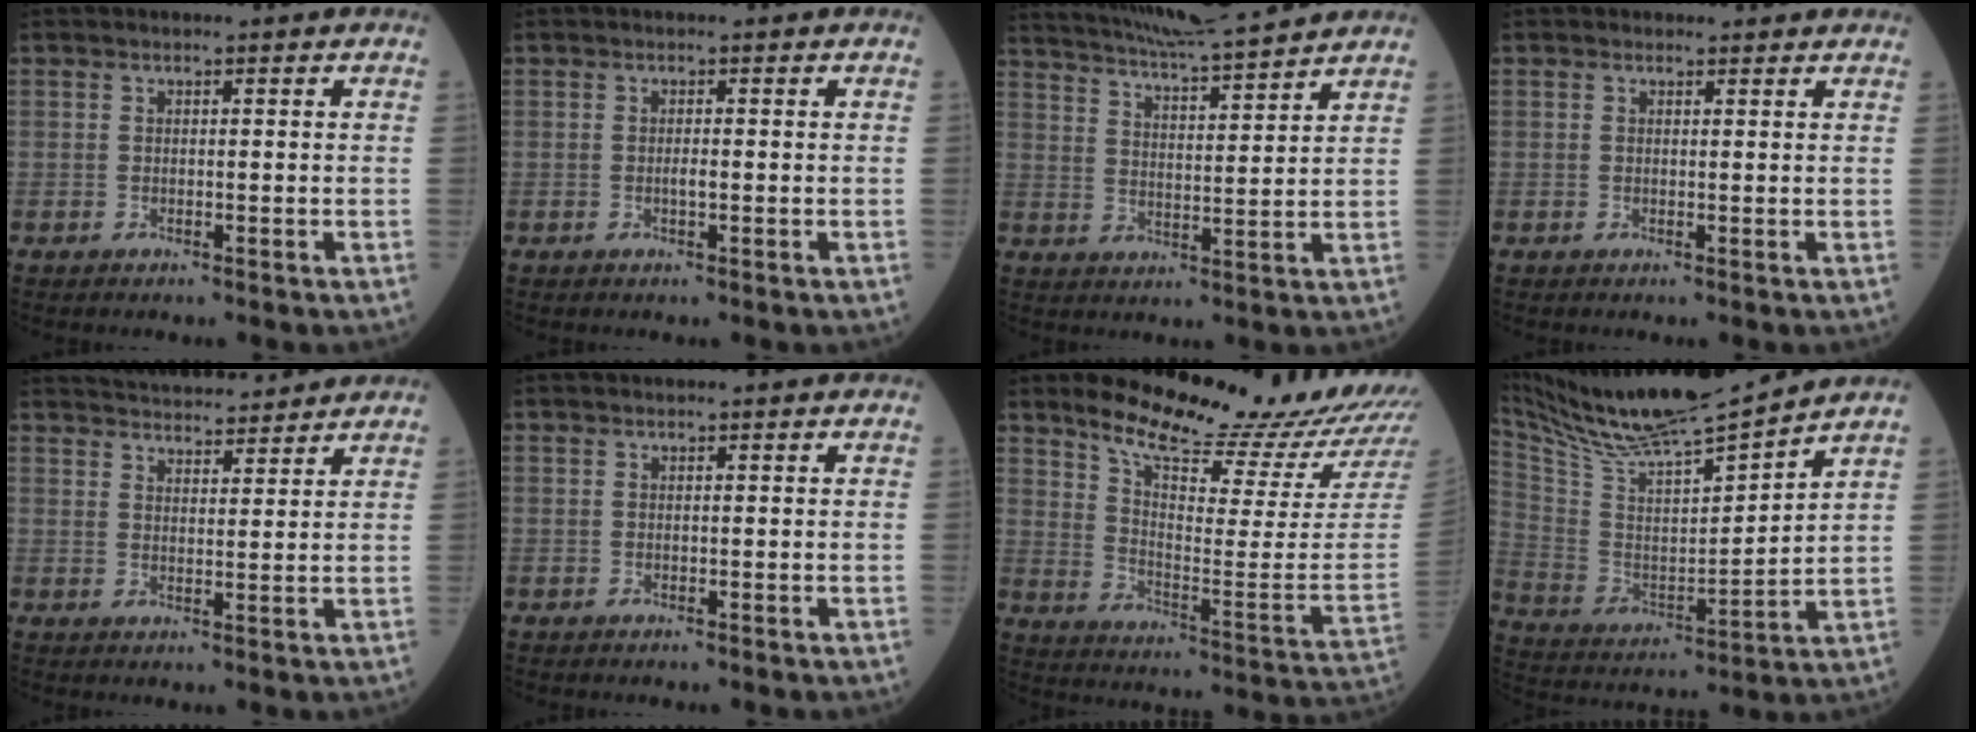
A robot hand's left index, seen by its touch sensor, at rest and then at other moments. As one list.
[{"total": 0.8, "force": [-0.5, 0.0, 0.6], "torque": [-0.013, -0.006, -0.010]}, {"total": 14.8, "force": [13.6, -0.2, 5.7], "torque": [-0.111, 0.010, 0.209]}, {"total": 1.3, "force": [1.3, 0.4, 0.0], "torque": [-0.007, -0.001, 0.010]}, {"total": 11.8, "force": [11.2, 1.9, 3.2], "torque": [-0.048, 0.015, 0.161]}, {"total": 0.0}, {"total": 19.0, "force": [17.7, -0.2, 7.1], "torque": [-0.132, -0.107, 0.246]}, {"total": 17.6, "force": [16.0, 0.1, 7.5], "torque": [-0.152, -0.007, 0.287]}]